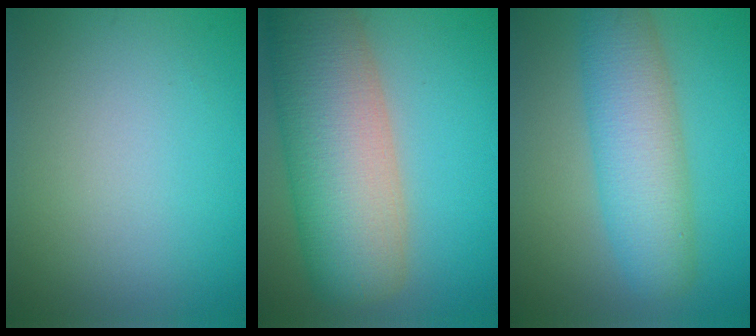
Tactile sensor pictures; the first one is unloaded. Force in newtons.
{"total": 12.1, "press": 12.1, "slide": 0.7}
{"total": 6.7, "press": 6.7, "slide": 0.1}